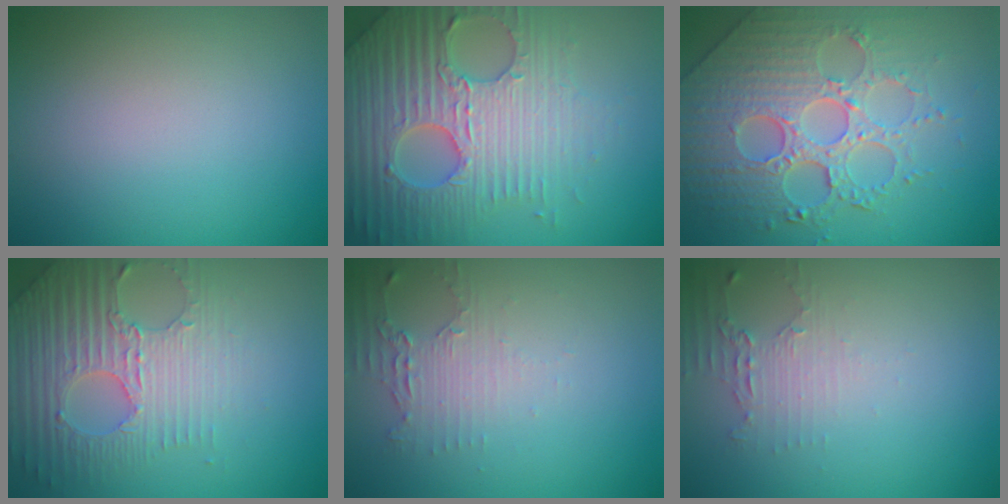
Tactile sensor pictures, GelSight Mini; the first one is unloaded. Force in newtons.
{"total": 7.3, "press": 7.1, "slide": 1.8}
{"total": 7.7, "press": 6.1, "slide": 4.6}
{"total": 5.4, "press": 4.6, "slide": 2.9}
{"total": 2.0, "press": 1.6, "slide": 1.1}
{"total": 1.9, "press": 1.3, "slide": 1.4}